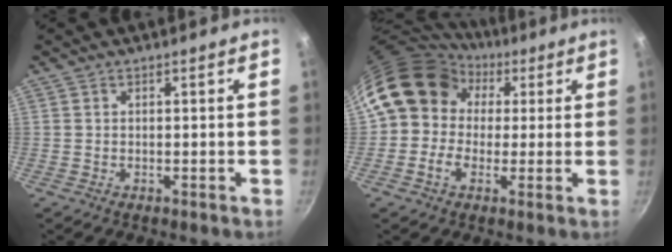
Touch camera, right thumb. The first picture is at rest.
{"total": 13.1, "force": [3.5, 10.9, 6.3], "torque": [-0.092, 0.016, 0.044]}